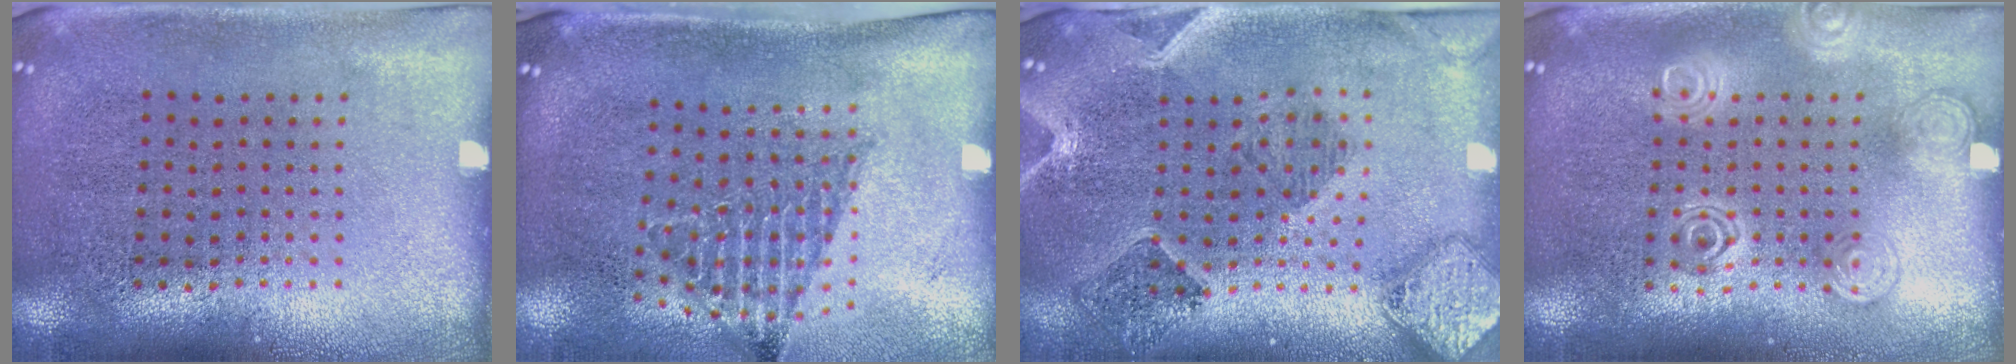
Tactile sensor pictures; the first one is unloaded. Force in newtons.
{"total": 1.4, "press": 1.1, "slide": 0.8}
{"total": 1.5, "press": 1.4, "slide": 0.4}
{"total": 1.3, "press": 1.3, "slide": 0.1}